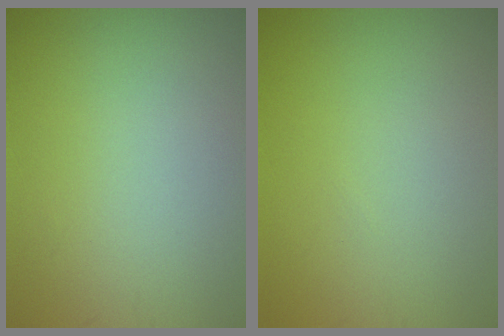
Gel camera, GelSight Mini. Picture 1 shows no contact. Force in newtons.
{"total": 0.0}